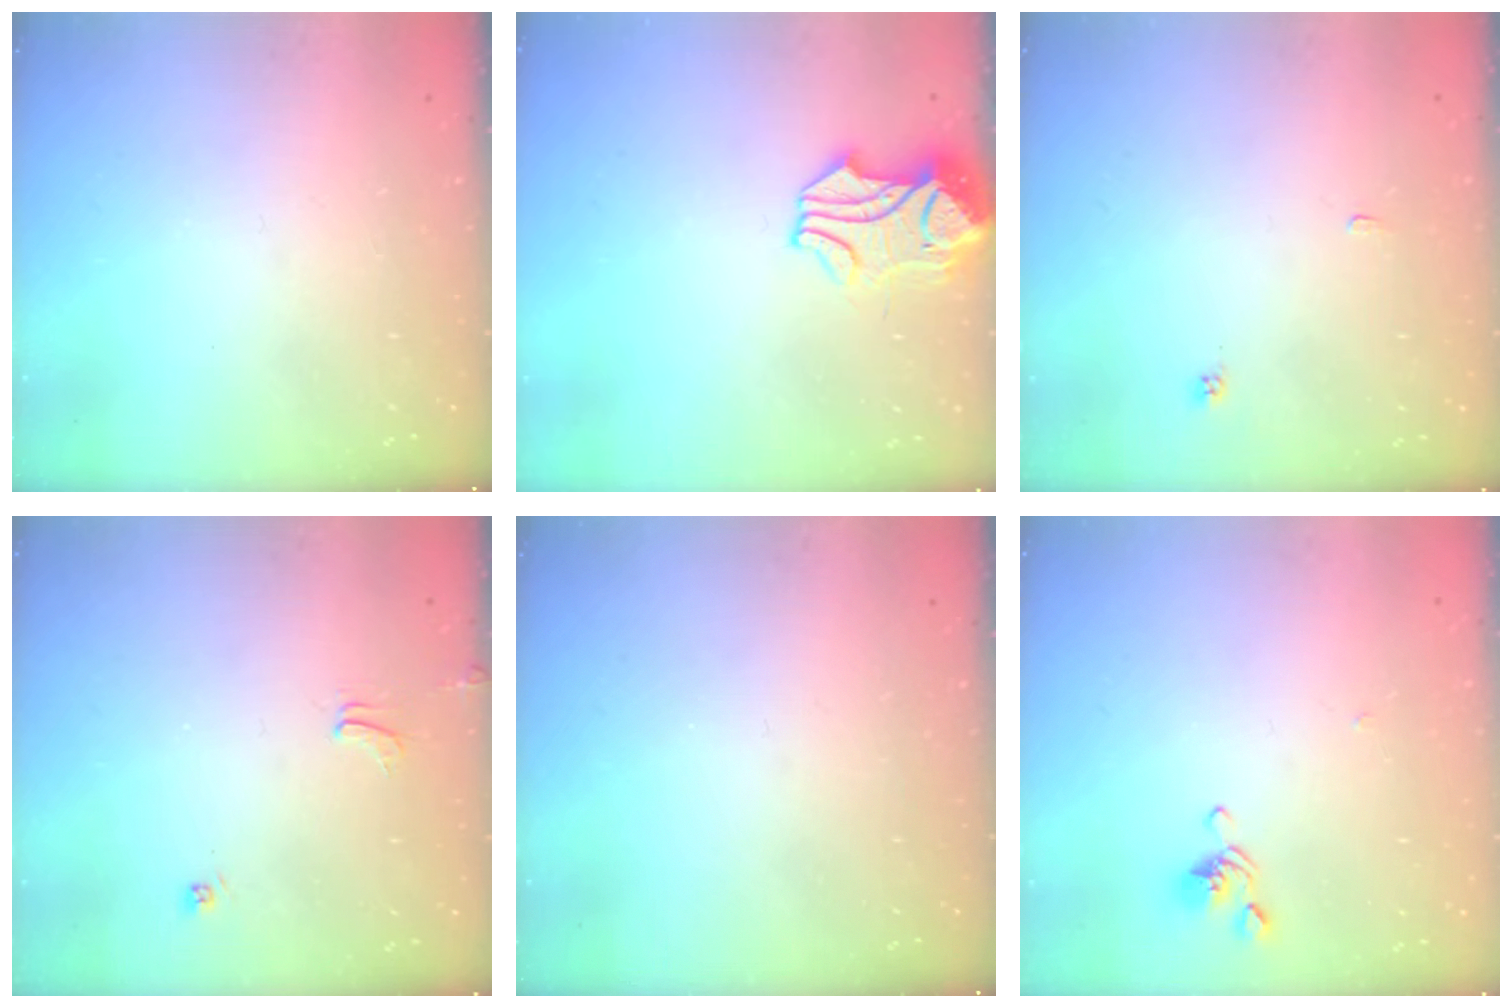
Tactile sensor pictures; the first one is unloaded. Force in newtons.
{"total": 7.4, "press": 7.3, "slide": 0.9}
{"total": 1.9, "press": 1.9, "slide": 0.2}
{"total": 2.0, "press": 1.9, "slide": 0.4}
{"total": 0.0}
{"total": 2.7, "press": 2.7, "slide": 0.6}